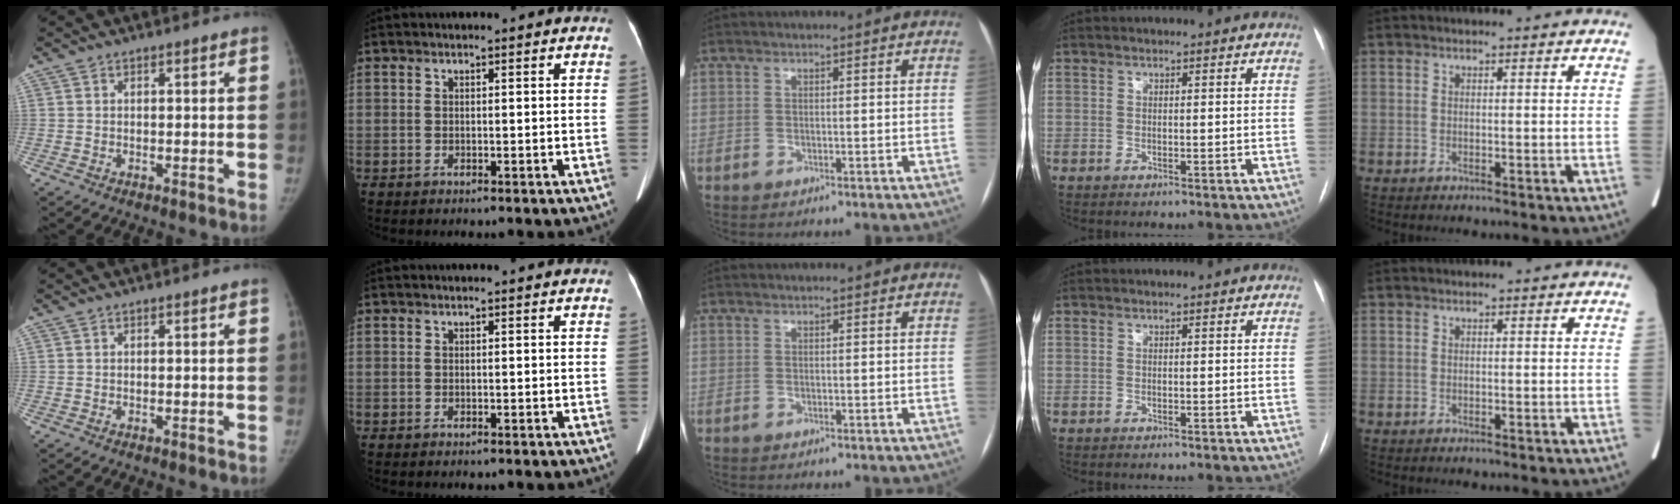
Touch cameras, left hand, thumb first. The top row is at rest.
{}